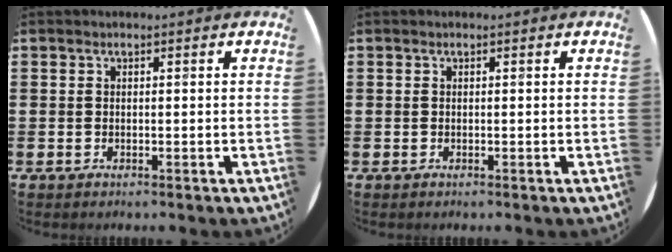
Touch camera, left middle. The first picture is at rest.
{"total": 0.0}